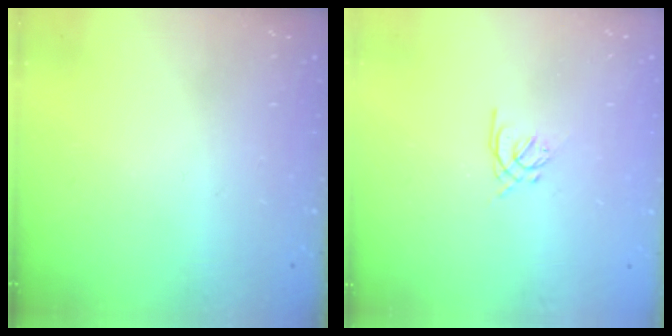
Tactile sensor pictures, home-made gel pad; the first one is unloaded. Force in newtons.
{"total": 1.6, "press": 1.5, "slide": 0.6}